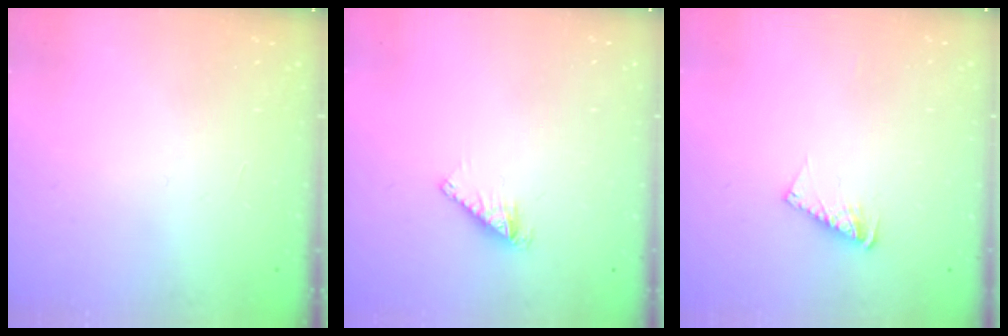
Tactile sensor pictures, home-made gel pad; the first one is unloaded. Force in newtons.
{"total": 2.9, "press": 2.9, "slide": 0.2}
{"total": 5.4, "press": 5.4, "slide": 0.4}